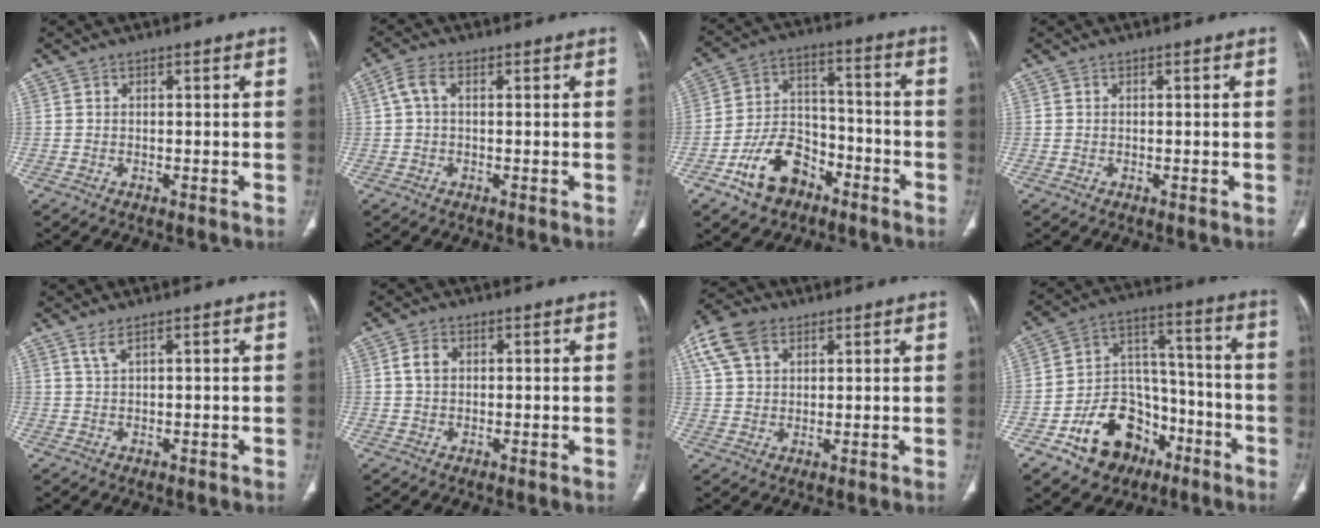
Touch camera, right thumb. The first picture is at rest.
{"total": 2.3, "force": [0.4, 1.5, 1.7], "torque": [-0.033, 0.012, 0.006]}
{"total": 12.4, "force": [-7.1, 8.2, 6.1], "torque": [-0.078, 0.065, -0.122]}
{"total": 0.0}
{"total": 1.8, "force": [1.2, 0.1, 1.3], "torque": [-0.031, -0.001, 0.029]}
{"total": 3.2, "force": [0.8, 2.3, 2.1], "torque": [-0.036, 0.003, 0.015]}
{"total": 10.8, "force": [5.4, 7.0, 6.2], "torque": [-0.120, 0.008, 0.104]}
{"total": 18.1, "force": [-9.0, 12.9, 8.8], "torque": [-0.092, 0.086, -0.139]}